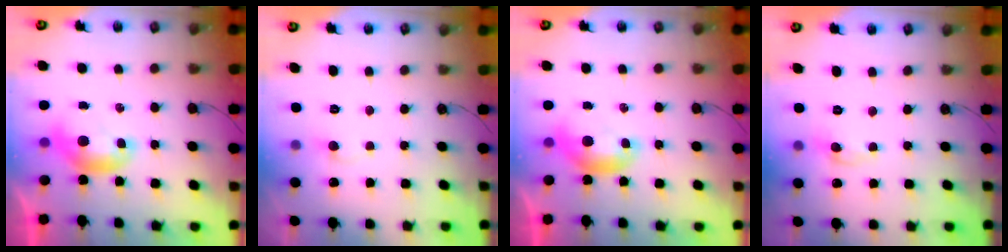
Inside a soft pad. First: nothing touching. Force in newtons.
{"total": 1.3, "press": 1.2, "slide": 0.7}
{"total": 0.0}
{"total": 0.0}